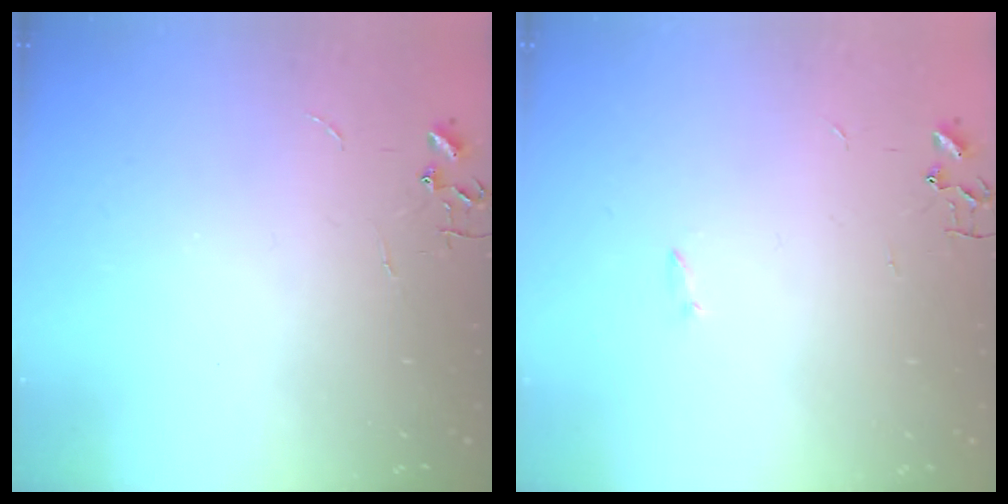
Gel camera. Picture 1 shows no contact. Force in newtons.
{"total": 1.3, "press": 1.3, "slide": 0.3}